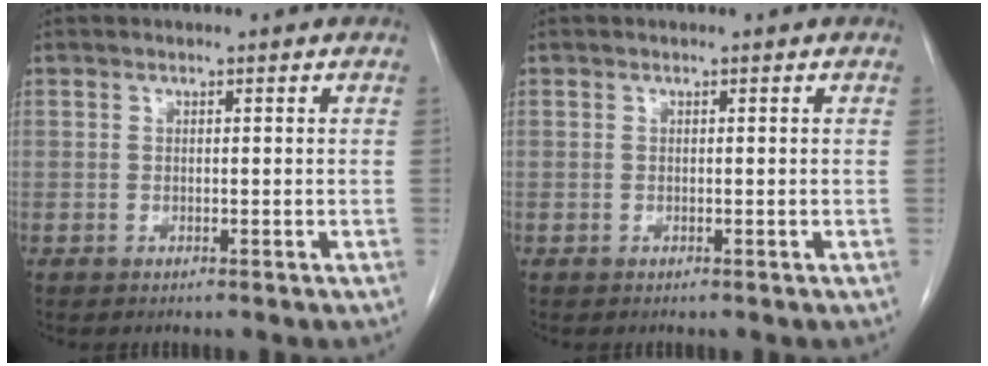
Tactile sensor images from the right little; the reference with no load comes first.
{"total": 0.0}